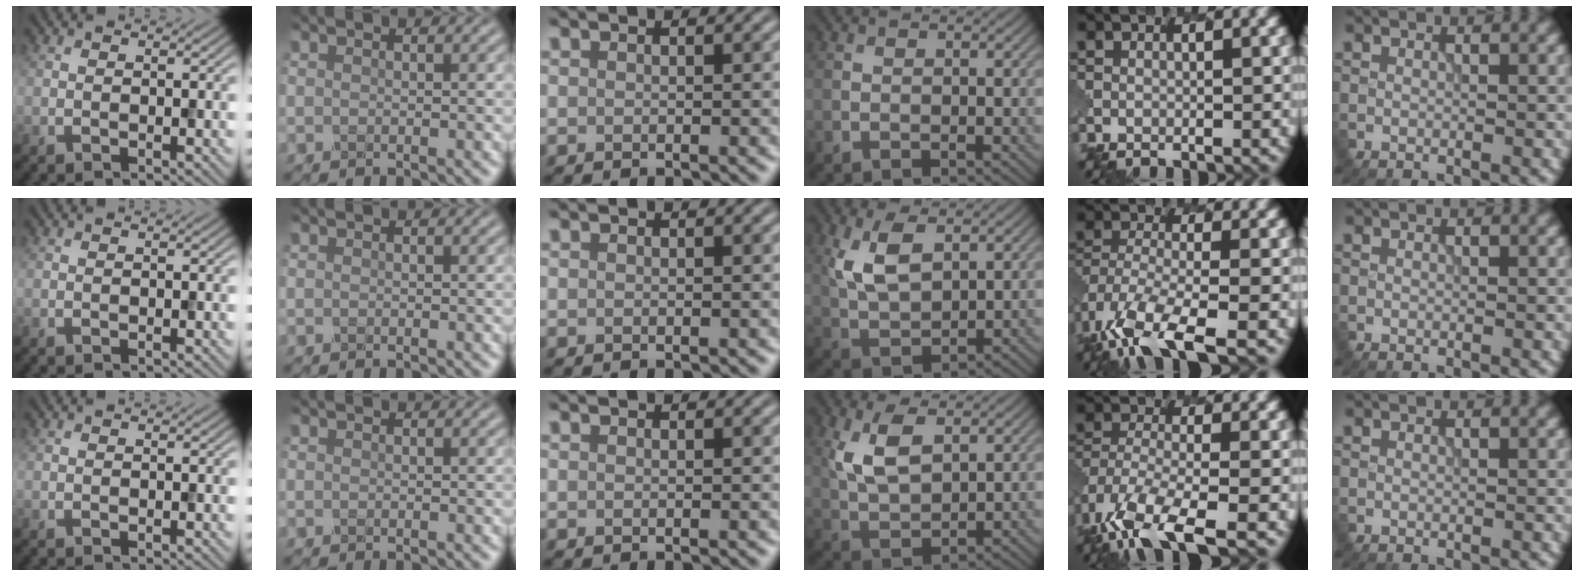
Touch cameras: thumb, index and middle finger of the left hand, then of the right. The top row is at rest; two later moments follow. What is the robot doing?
{"motion": "insert", "object": "pen bag"}